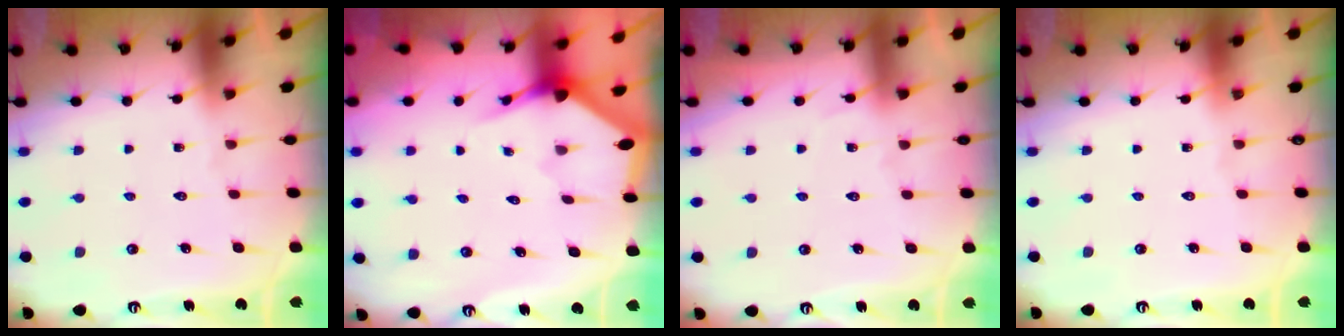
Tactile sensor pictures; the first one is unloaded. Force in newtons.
{"total": 2.9, "press": 2.9, "slide": 0.1}
{"total": 4.1, "press": 4.1, "slide": 0.5}
{"total": 0.0}